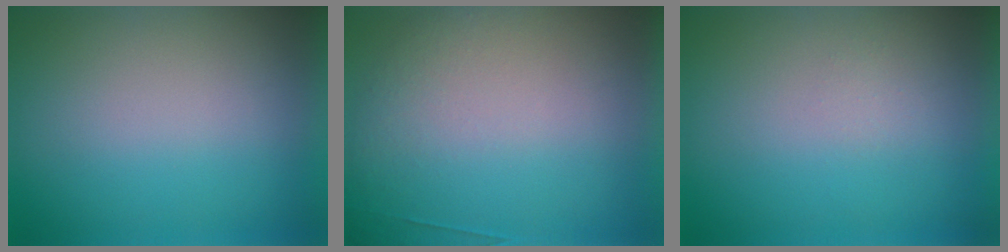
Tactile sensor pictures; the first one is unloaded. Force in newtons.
{"total": 2.6}
{"total": 1.2}